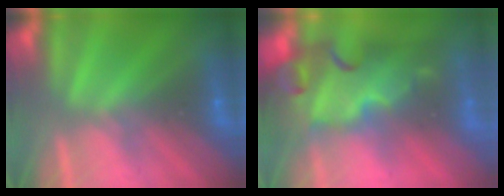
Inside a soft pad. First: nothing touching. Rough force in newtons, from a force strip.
{"total": 7.2}